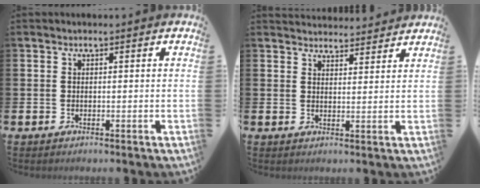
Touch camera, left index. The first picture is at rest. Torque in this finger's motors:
{"motor_torque": [0.50, -0.87, 0.06, 0.00]}